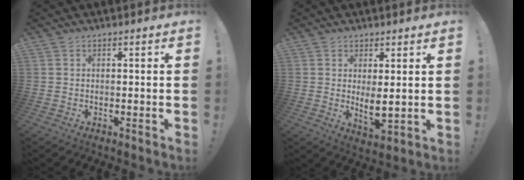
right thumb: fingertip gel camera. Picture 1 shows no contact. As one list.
[{"total": 5.5, "force": [1.6, 2.0, 4.9], "torque": [-0.056, -0.026, 0.032]}]